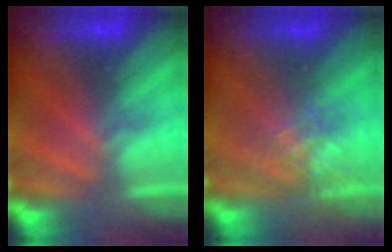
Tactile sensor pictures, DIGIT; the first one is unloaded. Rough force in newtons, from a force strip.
{"total": 2.6}